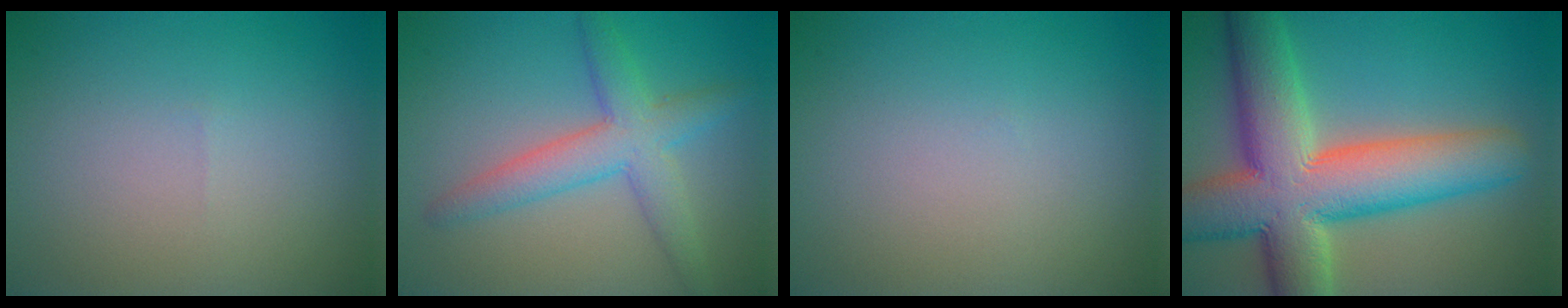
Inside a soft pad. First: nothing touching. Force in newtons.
{"total": 4.7, "press": 4.7, "slide": 0.1}
{"total": 0.0}
{"total": 13.1, "press": 13.1, "slide": 1.0}